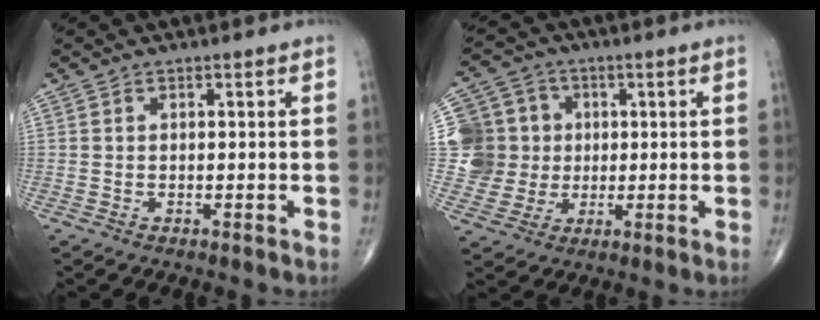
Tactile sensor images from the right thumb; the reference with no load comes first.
{"total": 10.7, "force": [1.1, 10.3, 2.4], "torque": [-0.015, 0.017, 0.022]}